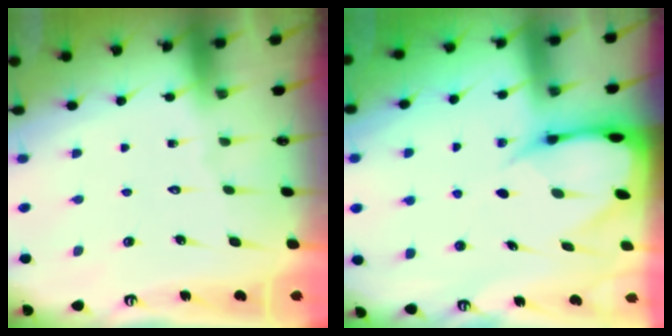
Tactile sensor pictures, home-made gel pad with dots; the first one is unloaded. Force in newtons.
{"total": 7.2, "press": 7.2, "slide": 0.8}